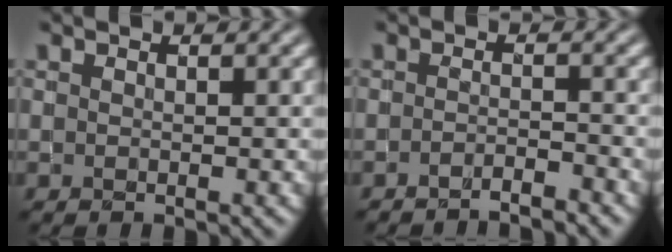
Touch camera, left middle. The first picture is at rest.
{"total": 2.0, "force": [-1.9, 0.2, 0.7], "torque": [-0.005, -0.001, -0.035]}